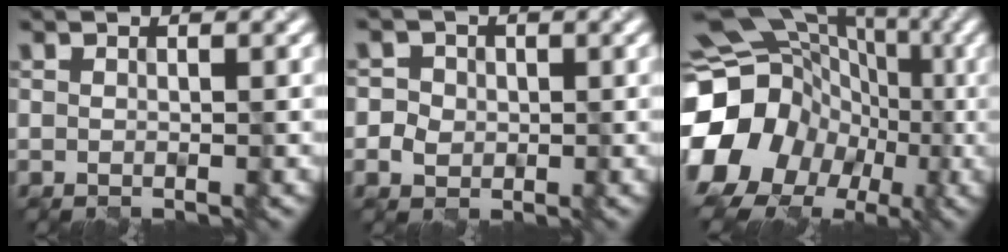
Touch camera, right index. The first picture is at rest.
{"total": 3.3, "force": [0.3, 3.1, 1.0], "torque": [-0.003, 0.010, 0.000]}
{"total": 18.0, "force": [-4.2, 15.7, 7.7], "torque": [-0.166, -0.004, -0.101]}